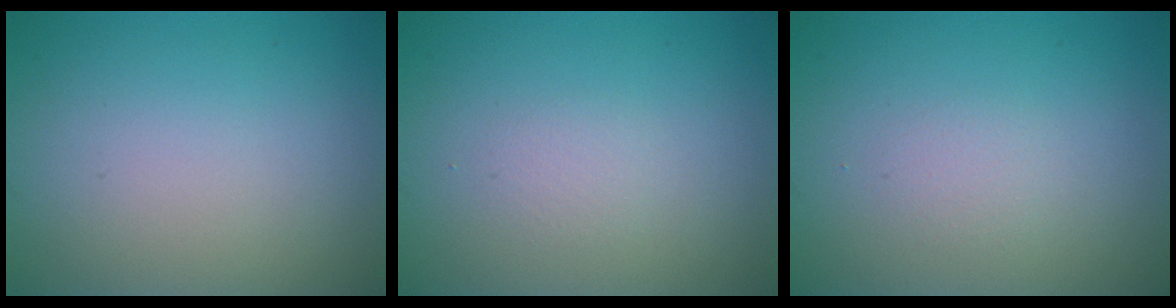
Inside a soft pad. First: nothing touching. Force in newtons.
{"total": 0.8, "press": 0.8, "slide": 0.1}
{"total": 1.0, "press": 0.9, "slide": 0.1}